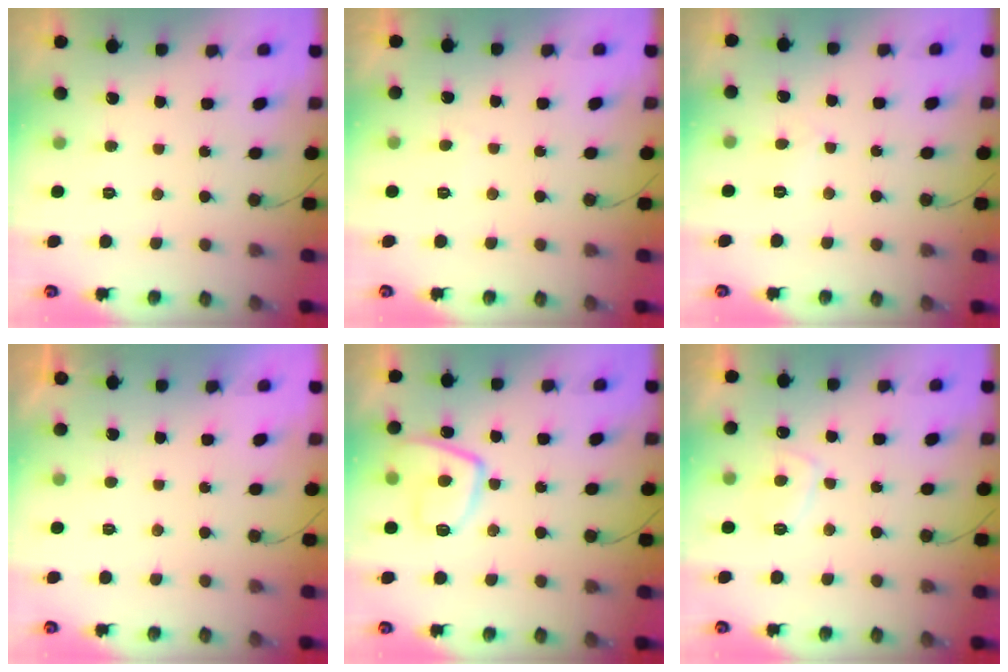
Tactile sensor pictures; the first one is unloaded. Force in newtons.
{"total": 0.8, "press": 0.7, "slide": 0.3}
{"total": 3.2, "press": 3.2, "slide": 0.4}
{"total": 2.0, "press": 2.0, "slide": 0.6}
{"total": 9.8, "press": 9.7, "slide": 1.1}
{"total": 4.6, "press": 4.5, "slide": 0.9}